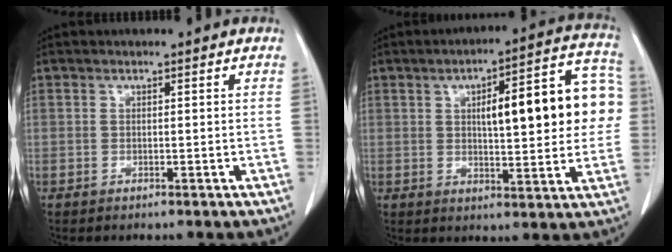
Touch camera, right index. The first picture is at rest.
{"total": 16.2, "force": [2.3, 4.2, 15.5], "torque": [-0.199, 0.040, 0.034]}